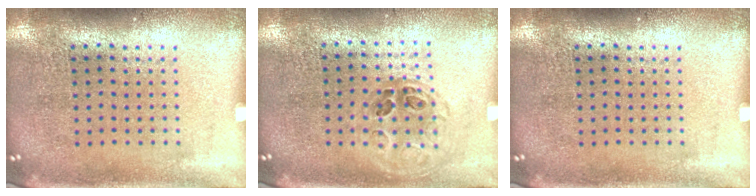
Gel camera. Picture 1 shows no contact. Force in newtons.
{"total": 1.1, "press": 1.0, "slide": 0.4}
{"total": 0.0}